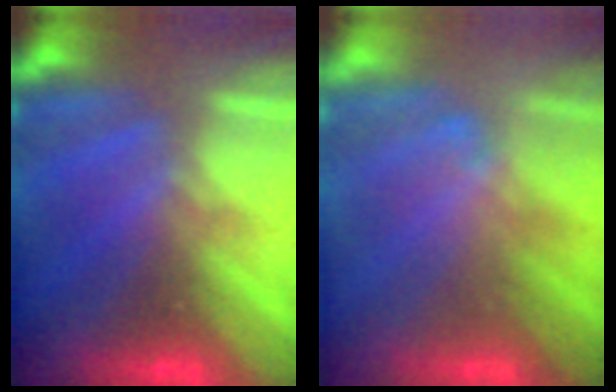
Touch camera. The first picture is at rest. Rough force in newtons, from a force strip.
{"total": 1.3}